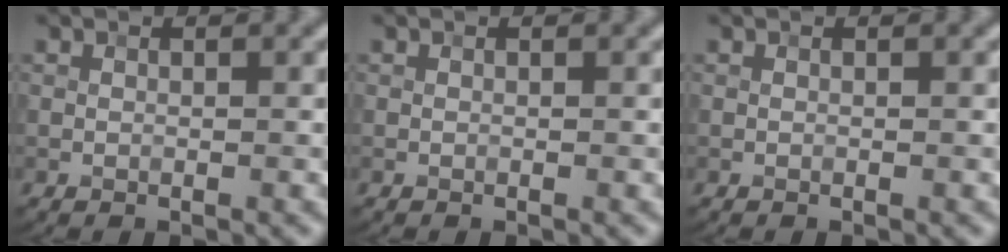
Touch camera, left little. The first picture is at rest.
{"total": 0.0}
{"total": 0.0}